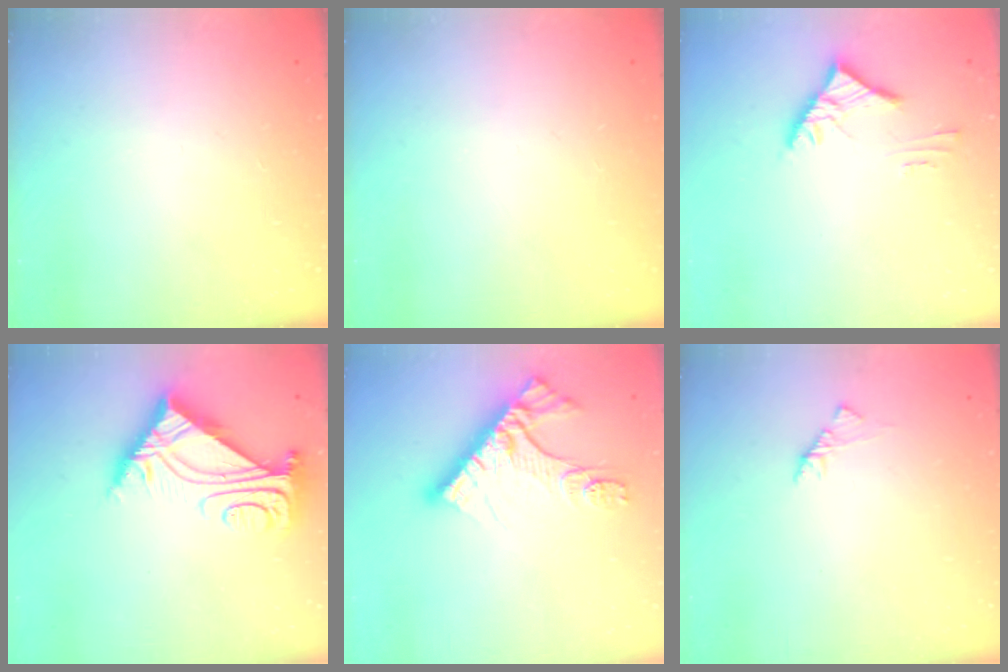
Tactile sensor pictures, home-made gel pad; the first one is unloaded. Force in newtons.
{"total": 0.0}
{"total": 4.0, "press": 3.9, "slide": 0.9}
{"total": 8.9, "press": 8.8, "slide": 1.1}
{"total": 14.3, "press": 14.3, "slide": 1.2}
{"total": 1.7, "press": 1.6, "slide": 0.5}